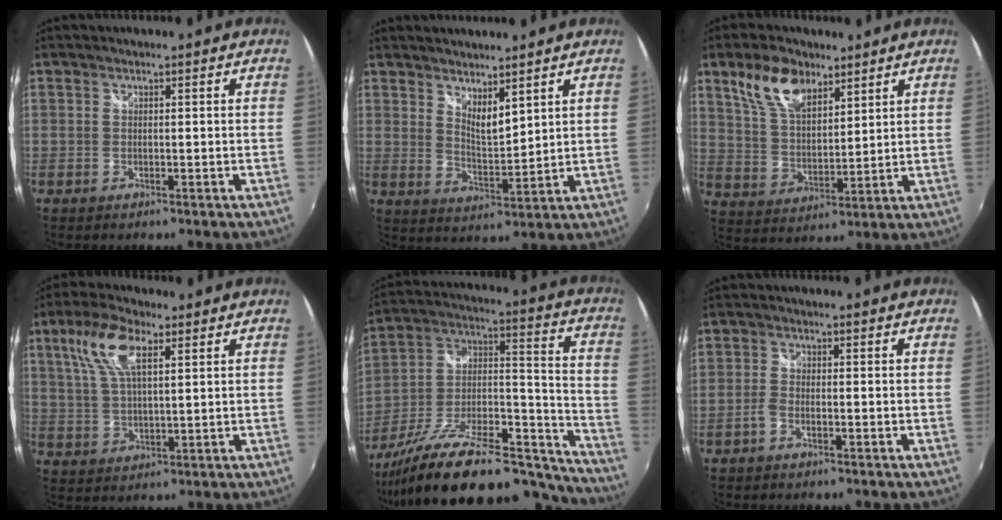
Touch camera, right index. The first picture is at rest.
{"total": 5.7, "force": [4.5, 1.5, 3.1], "torque": [-0.047, -0.009, 0.078]}
{"total": 11.0, "force": [6.9, 5.6, 6.5], "torque": [-0.124, 0.018, 0.139]}
{"total": 9.9, "force": [4.7, 4.2, 7.5], "torque": [-0.152, 0.019, 0.091]}
{"total": 28.9, "force": [-22.8, 8.5, 15.5], "torque": [-0.235, 0.004, -0.348]}
{"total": 2.2, "force": [-1.3, 0.9, 1.5], "torque": [-0.045, 0.005, -0.032]}